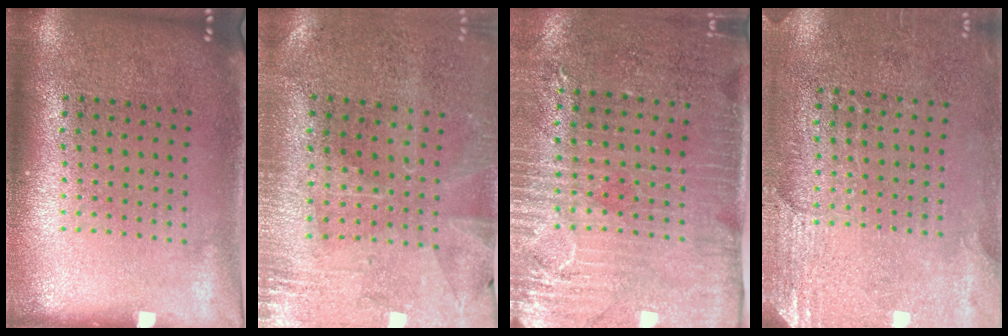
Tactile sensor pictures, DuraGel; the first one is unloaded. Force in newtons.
{"total": 0.5, "press": 0.3, "slide": 0.4}
{"total": 3.2, "press": 2.8, "slide": 1.6}
{"total": 2.7, "press": 2.4, "slide": 1.3}